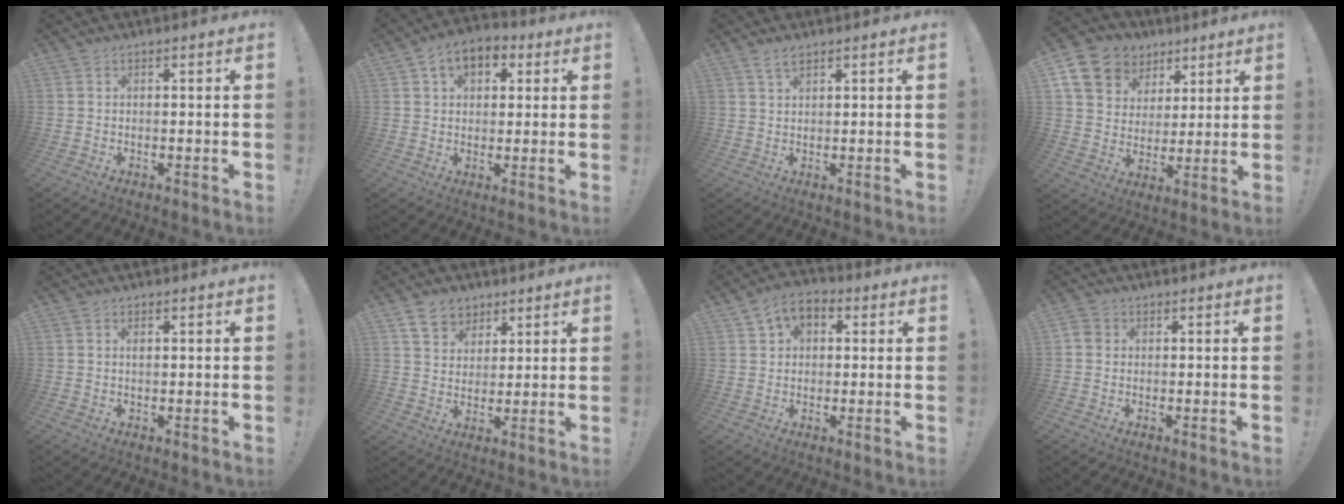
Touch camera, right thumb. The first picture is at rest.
{"total": 8.7, "force": [3.5, 6.0, 5.1], "torque": [-0.079, -0.002, 0.067]}
{"total": 3.0, "force": [2.1, 1.1, 1.8], "torque": [-0.030, -0.007, 0.037]}
{"total": 13.6, "force": [7.4, 10.4, 4.8], "torque": [-0.077, -0.043, 0.153]}
{"total": 0.9, "force": [0.3, 0.5, 0.6], "torque": [-0.007, 0.000, 0.003]}
{"total": 8.1, "force": [5.1, 6.0, 2.0], "torque": [-0.026, -0.032, 0.101]}
{"total": 6.7, "force": [2.7, 5.1, 3.3], "torque": [-0.052, -0.004, 0.053]}
{"total": 2.6, "force": [0.2, 2.4, 1.1], "torque": [-0.015, 0.008, 0.005]}